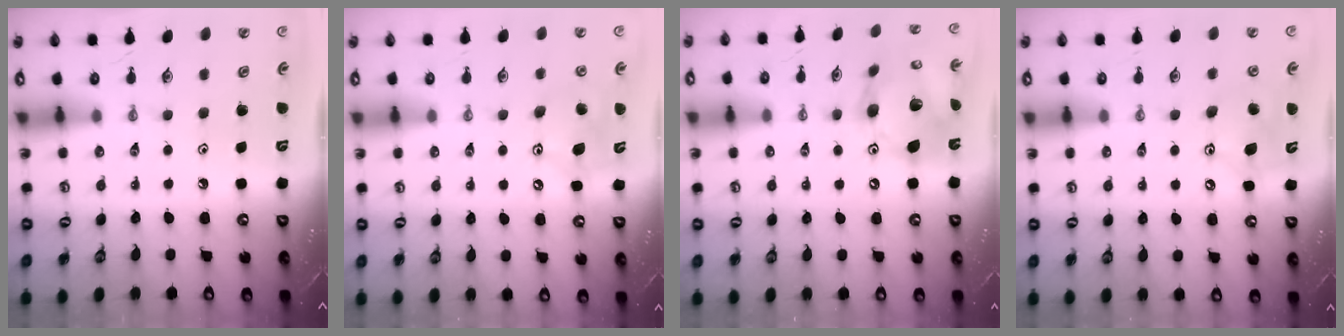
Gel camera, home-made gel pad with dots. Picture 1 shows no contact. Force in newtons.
{"total": 9.6, "press": 9.3, "slide": 2.5}
{"total": 16.6, "press": 16.5, "slide": 2.0}
{"total": 9.6, "press": 9.3, "slide": 2.5}